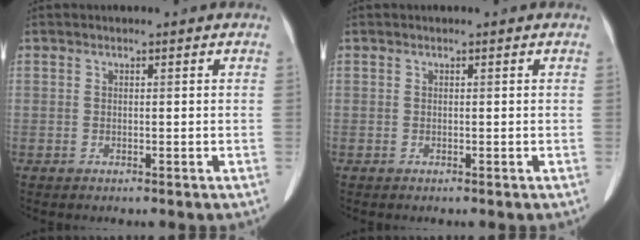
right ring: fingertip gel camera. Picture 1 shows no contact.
{"total": 0.0}